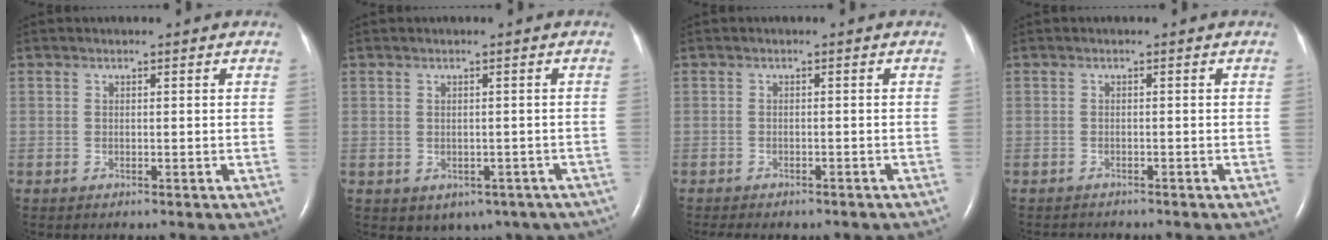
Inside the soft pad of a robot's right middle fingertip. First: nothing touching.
{"total": 8.1, "force": [-5.0, 5.6, 3.0], "torque": [-0.026, 0.014, -0.050]}
{"total": 8.0, "force": [-6.7, 2.6, 3.4], "torque": [-0.043, 0.001, -0.073]}
{"total": 2.5, "force": [-2.3, 0.7, 0.5], "torque": [-0.009, -0.007, -0.030]}